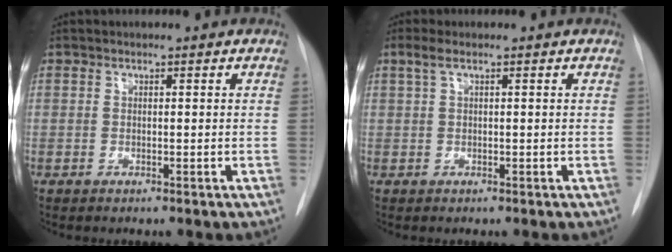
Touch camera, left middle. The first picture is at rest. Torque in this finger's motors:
{"motor_torque": [0.19, -0.27, 0.02, 0.02]}